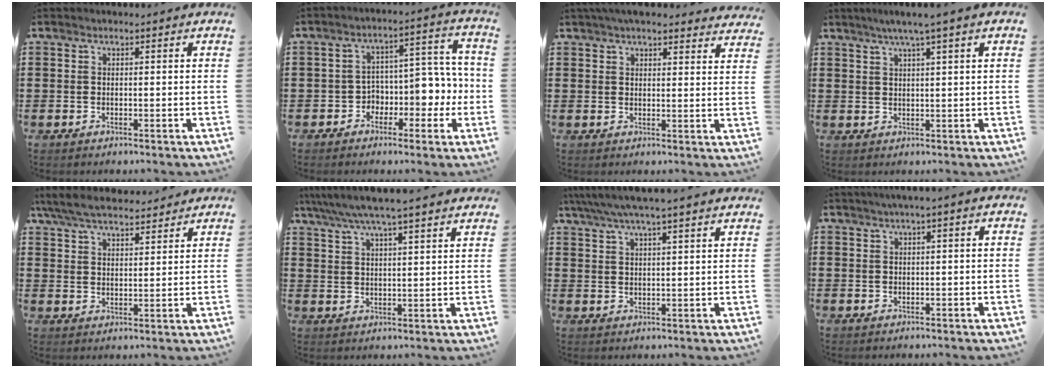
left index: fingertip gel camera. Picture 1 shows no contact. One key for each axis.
{"total": 5.8, "fx": -2.1, "fy": 4.6, "fz": 2.9, "tx": -0.057, "ty": 0.005, "tz": -0.044}
{"total": 4.4, "fx": 4.1, "fy": 0.7, "fz": 1.7, "tx": -0.044, "ty": -0.006, "tz": 0.076}
{"total": 3.2, "fx": 1.9, "fy": -0.5, "fz": 2.5, "tx": -0.053, "ty": 0.000, "tz": 0.031}
{"total": 6.4, "fx": 5.7, "fy": 1.4, "fz": 2.5, "tx": -0.067, "ty": -0.014, "tz": 0.105}
{"total": 5.7, "fx": 4.9, "fy": -0.3, "fz": 2.8, "tx": -0.071, "ty": -0.020, "tz": 0.085}
{"total": 4.6, "fx": 3.8, "fy": -0.2, "fz": 2.5, "tx": -0.061, "ty": -0.012, "tz": 0.065}
{"total": 1.1, "fx": 0.2, "fy": -0.1, "fz": 1.1, "tx": -0.017, "ty": -0.003, "tz": 0.004}